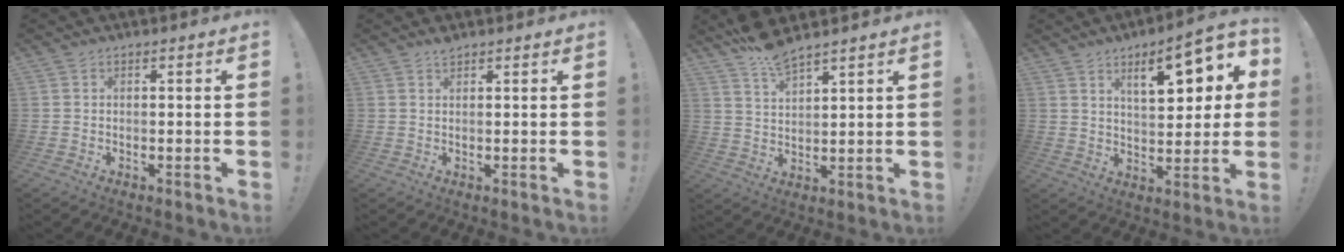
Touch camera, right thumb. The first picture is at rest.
{"total": 1.5, "force": [1.4, 0.2, 0.5], "torque": [-0.004, -0.008, 0.024]}
{"total": 7.0, "force": [6.0, 1.2, 3.4], "torque": [-0.074, -0.032, 0.110]}
{"total": 14.9, "force": [6.8, 5.1, 12.2], "torque": [-0.171, -0.030, 0.104]}